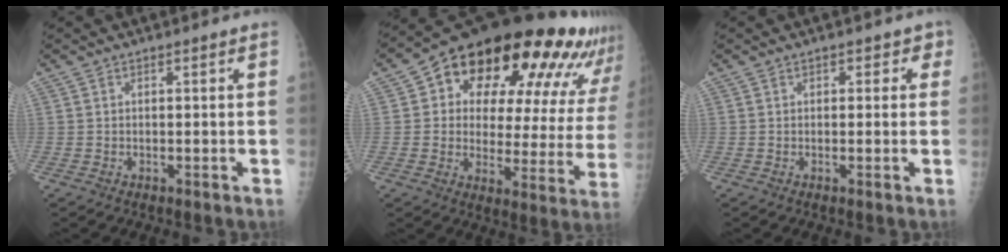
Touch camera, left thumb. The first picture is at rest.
{"total": 28.7, "force": [15.5, 13.7, 19.9], "torque": [-0.240, -0.008, 0.208]}
{"total": 2.5, "force": [0.8, 1.9, 1.5], "torque": [0.015, 0.004, 0.000]}